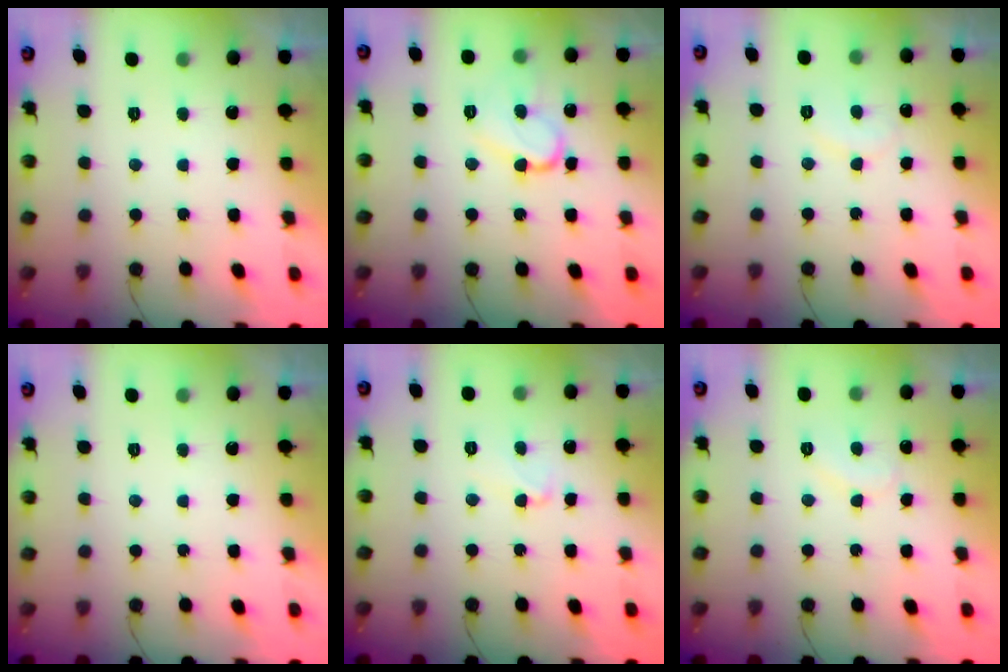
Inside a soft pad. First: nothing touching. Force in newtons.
{"total": 11.1, "press": 11.0, "slide": 1.2}
{"total": 6.8, "press": 6.8, "slide": 0.6}
{"total": 0.0}
{"total": 6.0, "press": 5.9, "slide": 0.4}
{"total": 7.7, "press": 7.7, "slide": 0.6}